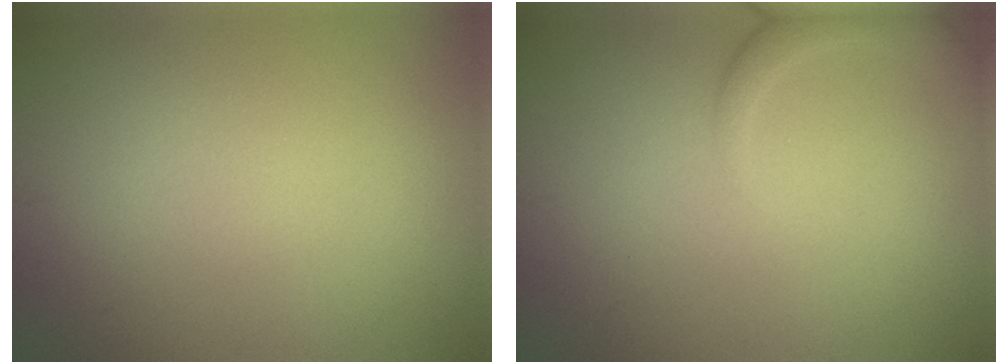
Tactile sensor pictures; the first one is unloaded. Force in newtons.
{"total": 2.3, "press": 2.3, "slide": 0.3}